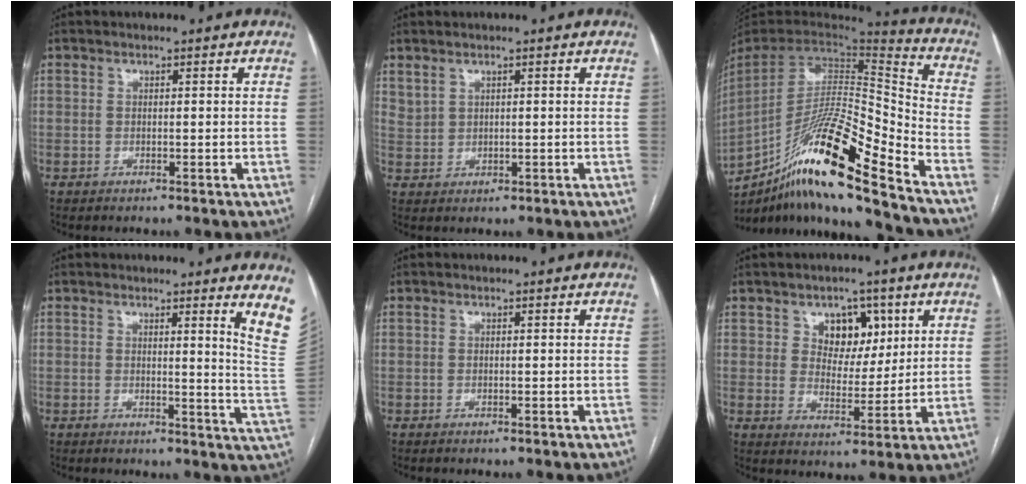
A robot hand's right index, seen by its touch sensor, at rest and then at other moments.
{"total": 2.1, "force": [1.7, 1.0, 0.6], "torque": [-0.012, 0.000, 0.041]}
{"total": 21.6, "force": [-15.1, 0.3, 15.5], "torque": [-0.286, -0.013, -0.280]}
{"total": 7.5, "force": [5.4, -1.2, 5.0], "torque": [-0.054, -0.054, 0.041]}
{"total": 0.0}
{"total": 7.0, "force": [3.3, 4.8, 3.9], "torque": [-0.049, 0.008, 0.055]}